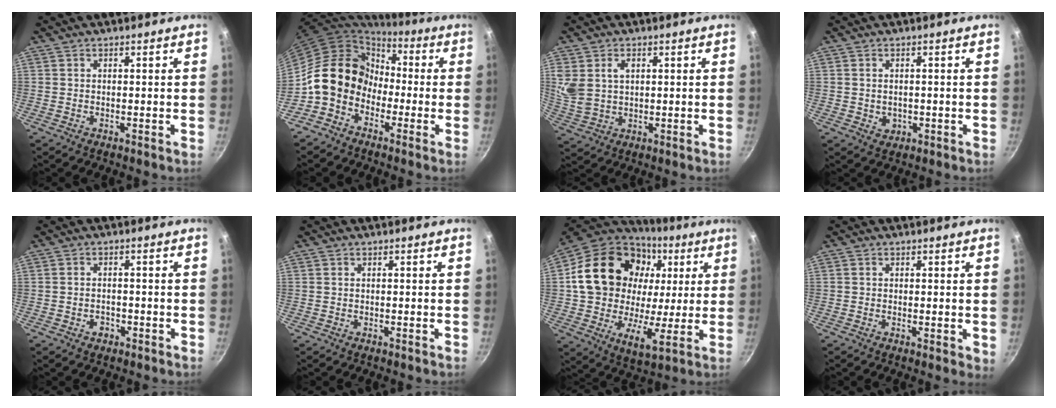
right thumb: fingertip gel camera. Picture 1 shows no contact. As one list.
[{"total": 12.9, "force": [-3.3, 10.7, 6.5], "torque": [-0.067, 0.049, -0.077]}, {"total": 7.1, "force": [2.2, 5.0, 4.6], "torque": [-0.087, -0.009, 0.050]}, {"total": 2.4, "force": [-0.2, 2.0, 1.2], "torque": [-0.019, 0.000, 0.004]}, {"total": 2.2, "force": [-1.1, 1.7, 0.9], "torque": [-0.008, 0.013, -0.011]}, {"total": 0.0}, {"total": 26.3, "force": [5.5, 19.0, 17.3], "torque": [-0.278, -0.003, 0.083]}, {"total": 1.9, "force": [0.0, 0.8, 1.8], "torque": [-0.023, -0.005, -0.001]}]